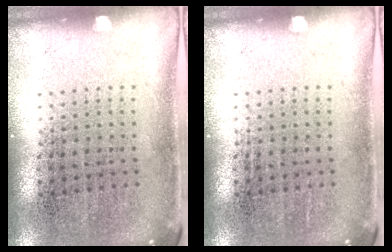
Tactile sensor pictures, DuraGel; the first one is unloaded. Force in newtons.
{"total": 0.0}